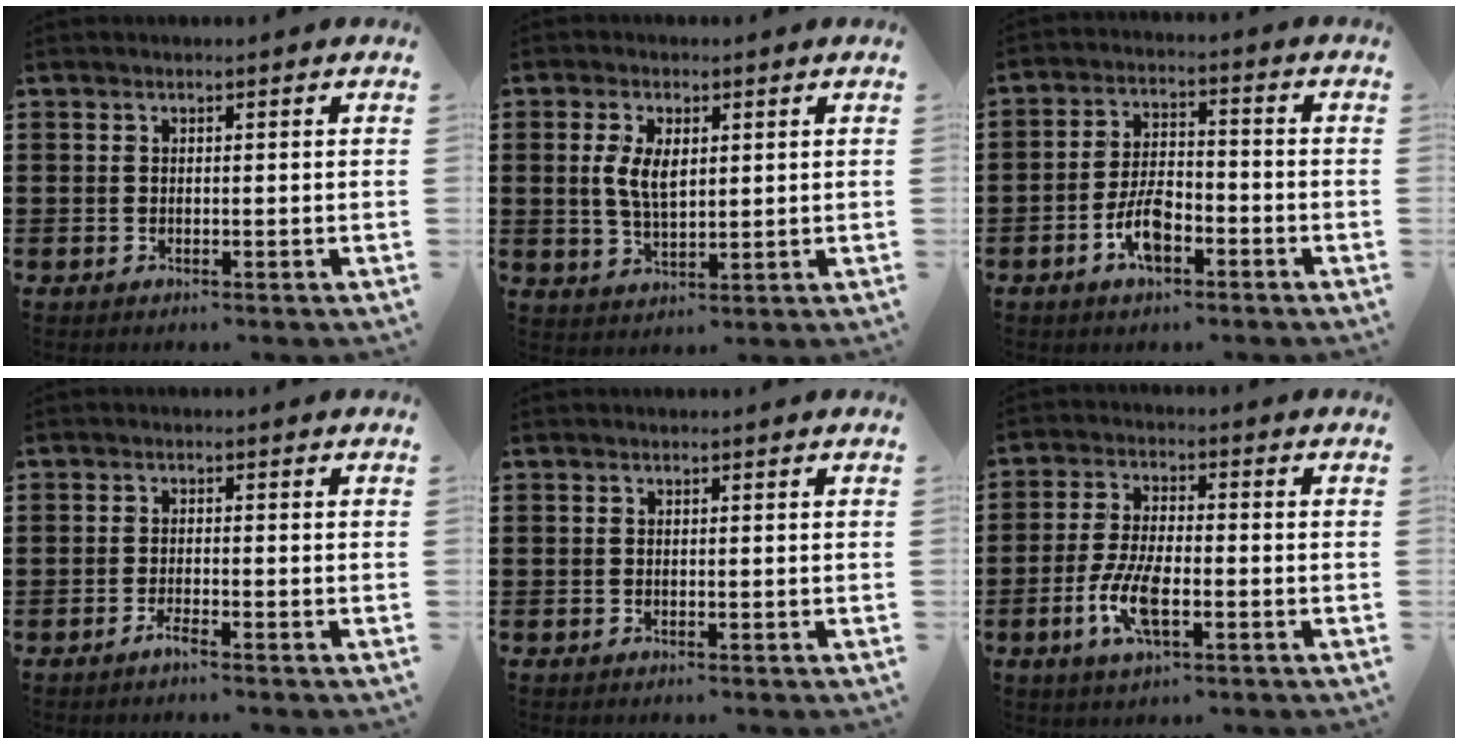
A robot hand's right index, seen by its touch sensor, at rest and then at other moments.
{"total": 5.4, "force": [0.9, 2.8, 4.6], "torque": [-0.095, 0.009, 0.015]}
{"total": 6.7, "force": [-3.1, 3.1, 5.1], "torque": [-0.116, 0.003, -0.064]}
{"total": 1.6, "force": [-1.3, 0.1, 0.9], "torque": [-0.023, -0.007, -0.026]}
{"total": 0.0}
{"total": 7.6, "force": [-2.7, 3.0, 6.5], "torque": [-0.147, -0.009, -0.054]}